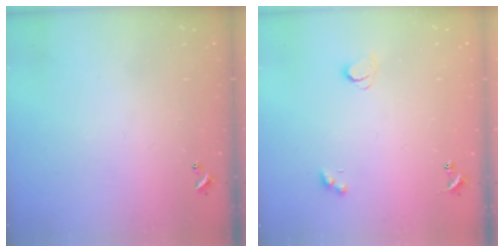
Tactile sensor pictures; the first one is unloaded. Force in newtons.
{"total": 2.1, "press": 2.1, "slide": 0.5}